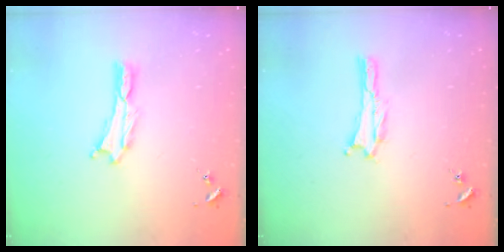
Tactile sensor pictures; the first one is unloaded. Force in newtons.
{"total": 0.0}